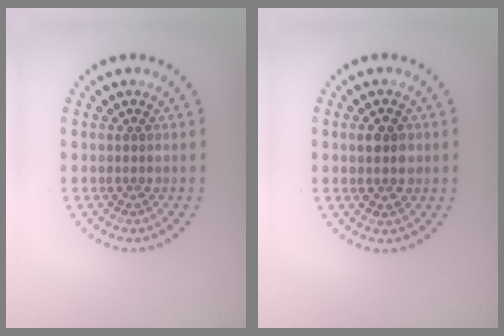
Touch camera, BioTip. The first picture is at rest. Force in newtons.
{"total": 2.2, "press": 2.2, "slide": 0.2}